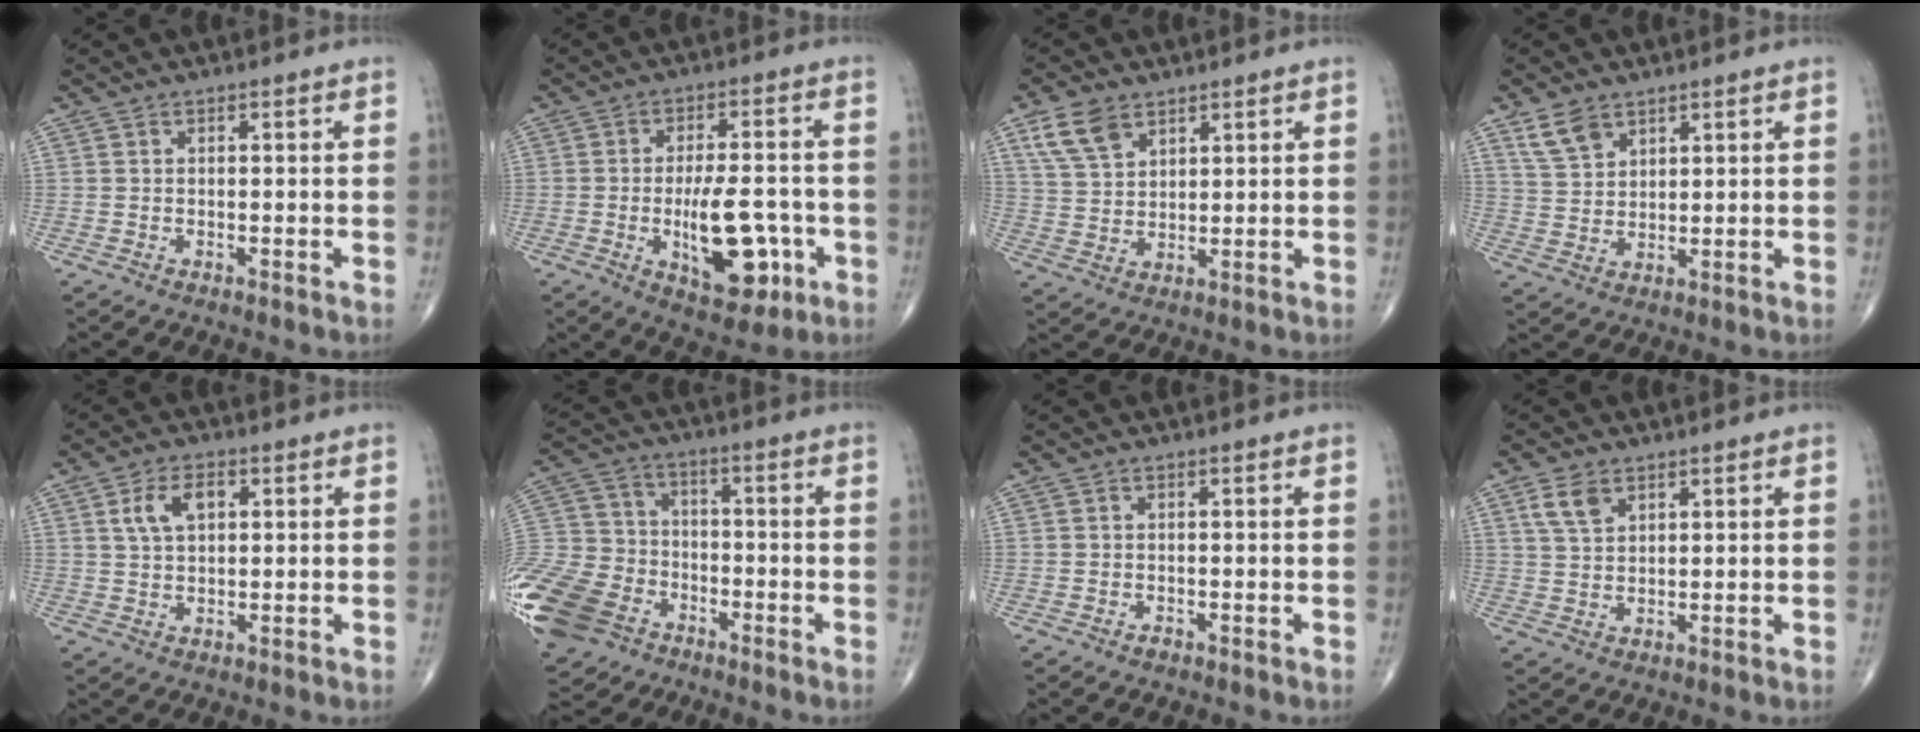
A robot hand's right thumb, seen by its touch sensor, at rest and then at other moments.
{"total": 13.3, "force": [-3.7, 5.9, 11.3], "torque": [-0.149, 0.011, -0.046]}
{"total": 7.5, "force": [4.4, 4.5, 4.1], "torque": [-0.069, -0.015, 0.092]}
{"total": 5.7, "force": [3.8, 3.4, 2.6], "torque": [-0.040, -0.017, 0.082]}
{"total": 6.0, "force": [1.9, 3.5, 4.5], "torque": [-0.081, 0.005, 0.035]}
{"total": 20.4, "force": [-10.2, 14.6, 9.9], "torque": [-0.238, 0.031, -0.186]}
{"total": 0.6, "force": [-0.4, 0.3, 0.2], "torque": [0.002, 0.001, -0.010]}
{"total": 4.6, "force": [2.5, 2.7, 2.8], "torque": [-0.048, -0.006, 0.054]}